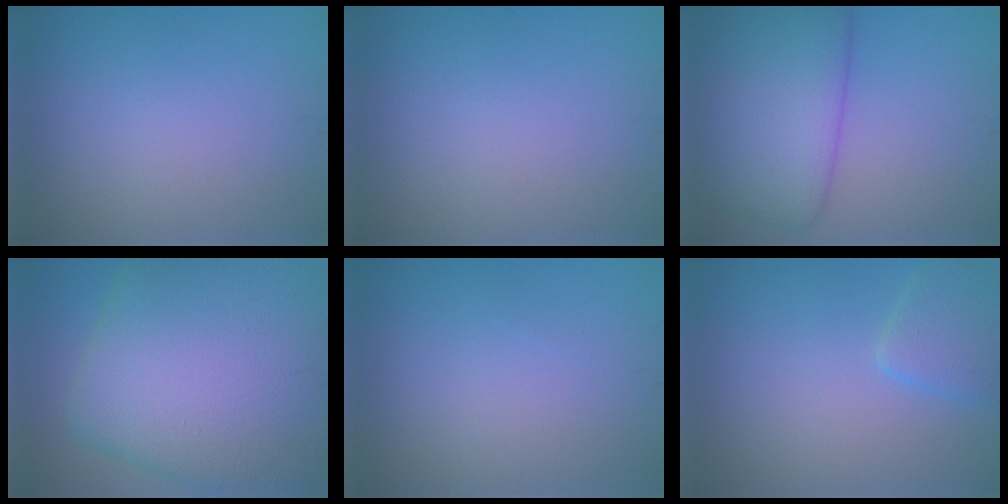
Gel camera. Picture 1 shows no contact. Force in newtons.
{"total": 0.0}
{"total": 8.5, "press": 8.5, "slide": 0.4}
{"total": 17.1, "press": 17.1, "slide": 0.5}
{"total": 0.0}
{"total": 2.6, "press": 2.6, "slide": 0.2}